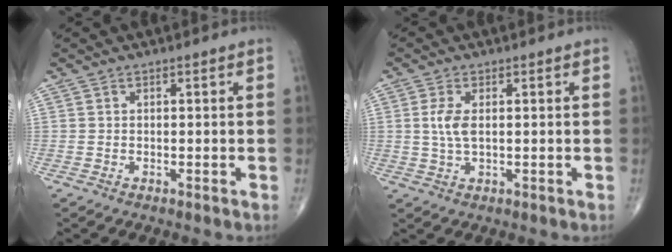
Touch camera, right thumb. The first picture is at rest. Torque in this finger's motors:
{"motor_torque": [-0.49, 0.29, 0.31, -0.06, -0.02]}